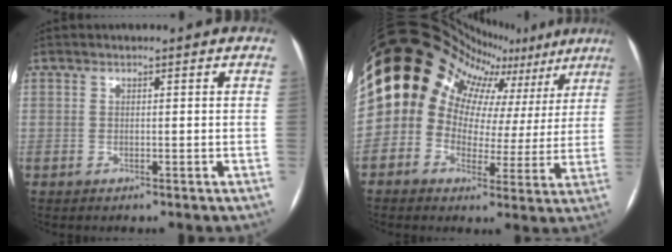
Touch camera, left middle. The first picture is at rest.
{"total": 19.8, "force": [11.4, 13.4, 9.1], "torque": [-0.144, 0.083, 0.131]}